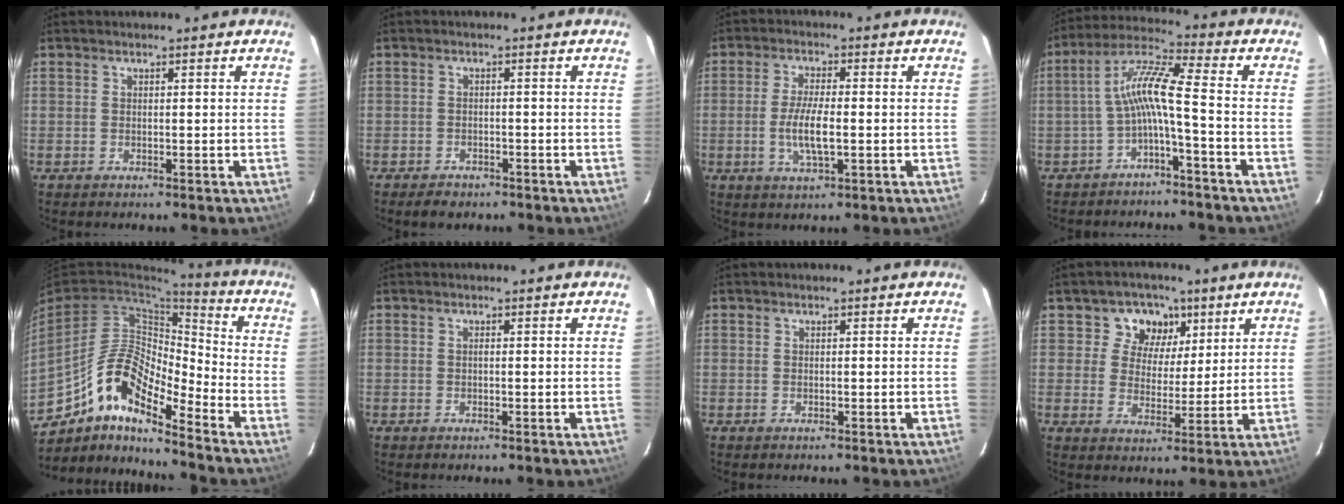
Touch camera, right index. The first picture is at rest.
{"total": 3.4, "force": [-2.6, 2.0, 1.0], "torque": [-0.027, 0.002, -0.038]}
{"total": 6.6, "force": [-1.2, 1.7, 6.3], "torque": [-0.126, -0.005, -0.023]}
{"total": 8.0, "force": [-2.6, 0.0, 7.6], "torque": [-0.172, 0.020, -0.051]}
{"total": 14.2, "force": [-9.7, 3.8, 9.7], "torque": [-0.170, 0.003, -0.188]}
{"total": 0.0}
{"total": 0.0}
{"total": 7.5, "force": [3.6, 6.3, 2.0], "torque": [-0.030, 0.001, 0.054]}